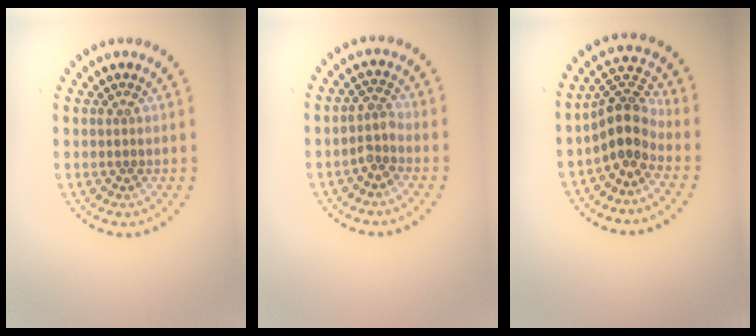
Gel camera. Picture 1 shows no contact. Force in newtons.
{"total": 1.7, "press": 1.2, "slide": 1.2}
{"total": 4.0, "press": 3.0, "slide": 2.5}